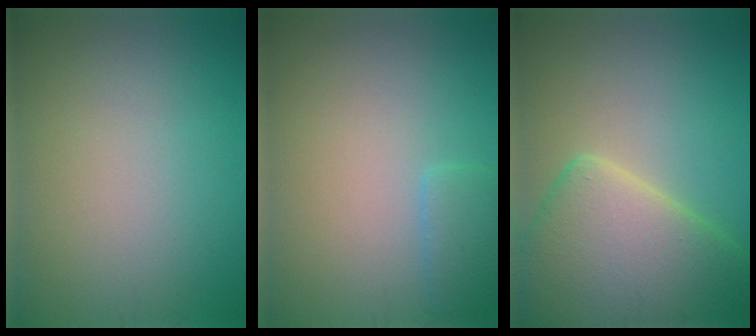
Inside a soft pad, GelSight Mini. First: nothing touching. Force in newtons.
{"total": 1.7, "press": 1.7, "slide": 0.2}
{"total": 10.2, "press": 10.2, "slide": 0.6}